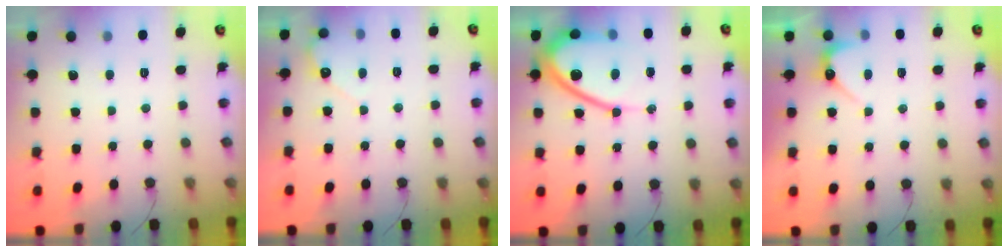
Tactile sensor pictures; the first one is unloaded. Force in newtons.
{"total": 3.1, "press": 3.0, "slide": 0.2}
{"total": 12.9, "press": 12.9, "slide": 1.2}
{"total": 3.1, "press": 3.1, "slide": 0.2}